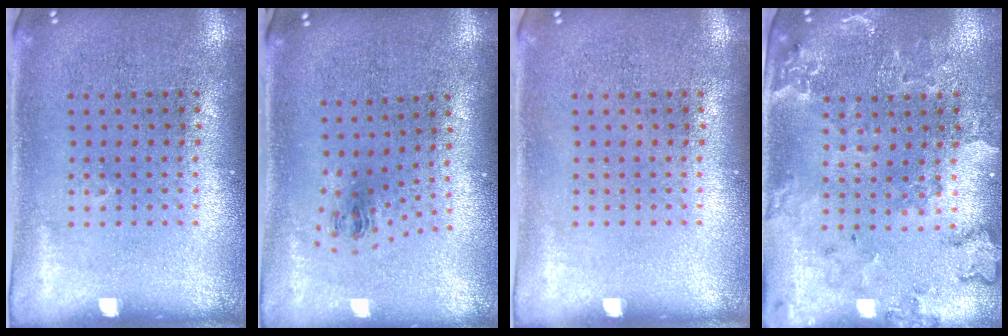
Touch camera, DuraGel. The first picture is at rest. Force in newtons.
{"total": 0.9, "press": 0.4, "slide": 0.9}
{"total": 0.0}
{"total": 0.5, "press": 0.5, "slide": 0.2}